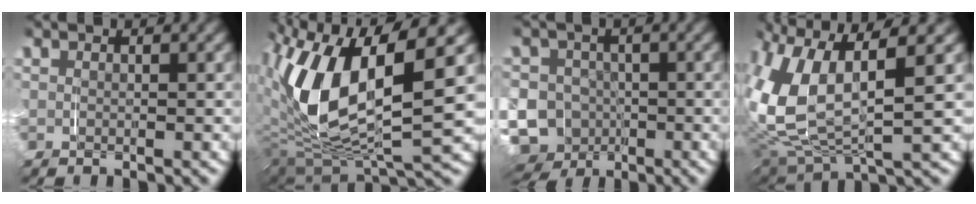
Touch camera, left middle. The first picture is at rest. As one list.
[{"total": 13.5, "force": [0.8, 7.1, 11.5], "torque": [-0.245, -0.020, 0.018]}, {"total": 14.4, "force": [-5.2, 12.8, 3.8], "torque": [-0.126, -0.067, -0.088]}, {"total": 11.5, "force": [0.7, 7.3, 8.8], "torque": [-0.215, -0.013, 0.016]}]